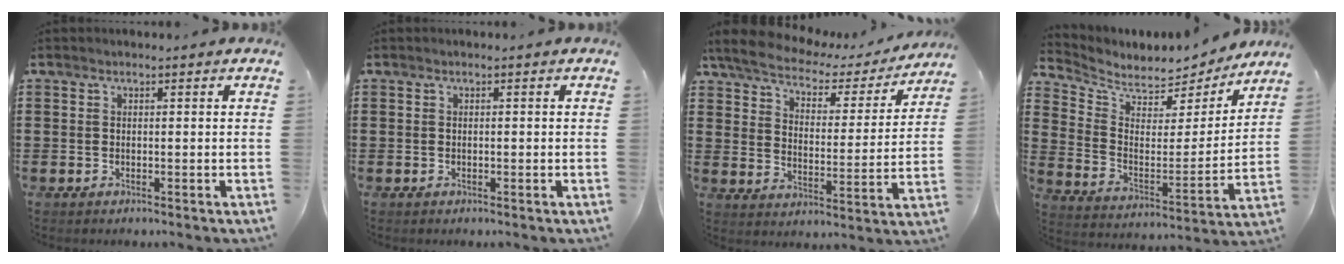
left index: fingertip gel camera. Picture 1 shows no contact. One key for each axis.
{"total": 0.0}
{"total": 4.7, "fx": 4.0, "fy": 1.6, "fz": 2.0, "tx": -0.061, "ty": -0.024, "tz": 0.062}
{"total": 5.6, "fx": 5.1, "fy": 2.2, "fz": 0.3, "tx": -0.047, "ty": -0.047, "tz": 0.087}